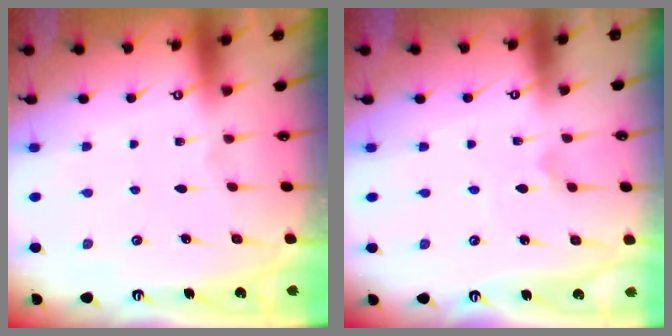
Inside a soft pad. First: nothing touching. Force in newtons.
{"total": 1.2, "press": 1.1, "slide": 0.2}